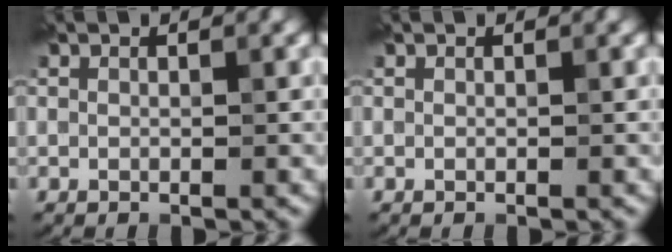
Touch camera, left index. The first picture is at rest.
{"total": 0.0}